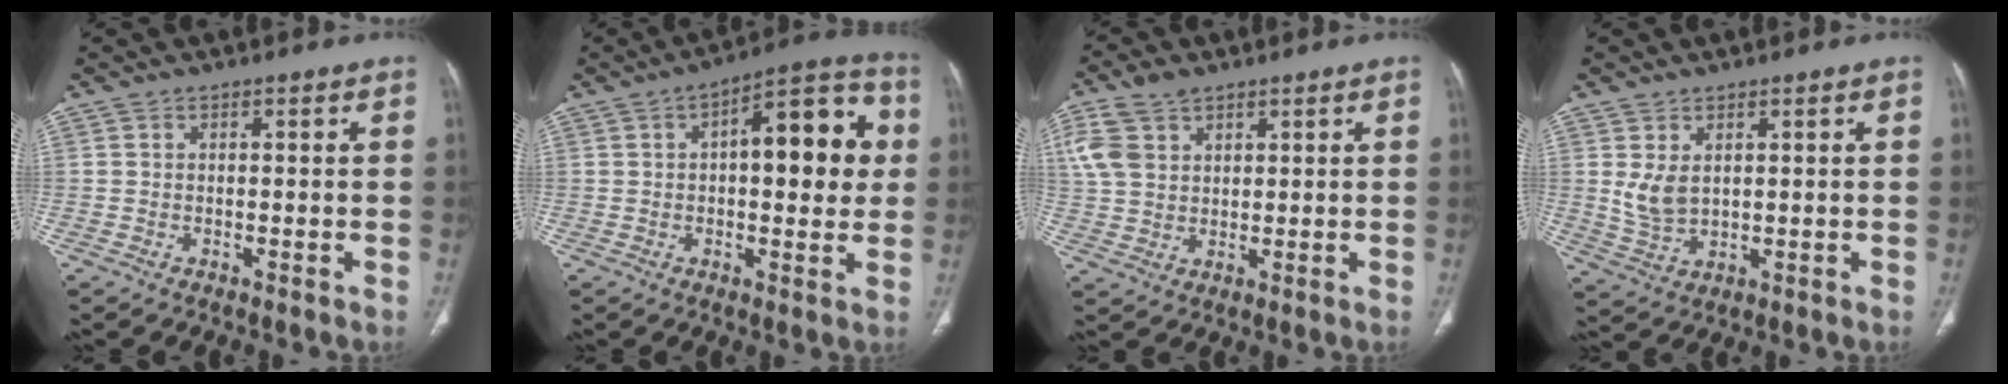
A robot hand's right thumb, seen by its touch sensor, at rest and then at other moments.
{"total": 15.9, "force": [2.5, 6.8, 14.2], "torque": [-0.153, 0.025, 0.028]}
{"total": 8.0, "force": [3.7, 5.6, 4.3], "torque": [-0.086, 0.002, 0.079]}
{"total": 5.0, "force": [1.4, 3.2, 3.6], "torque": [-0.065, -0.011, 0.041]}